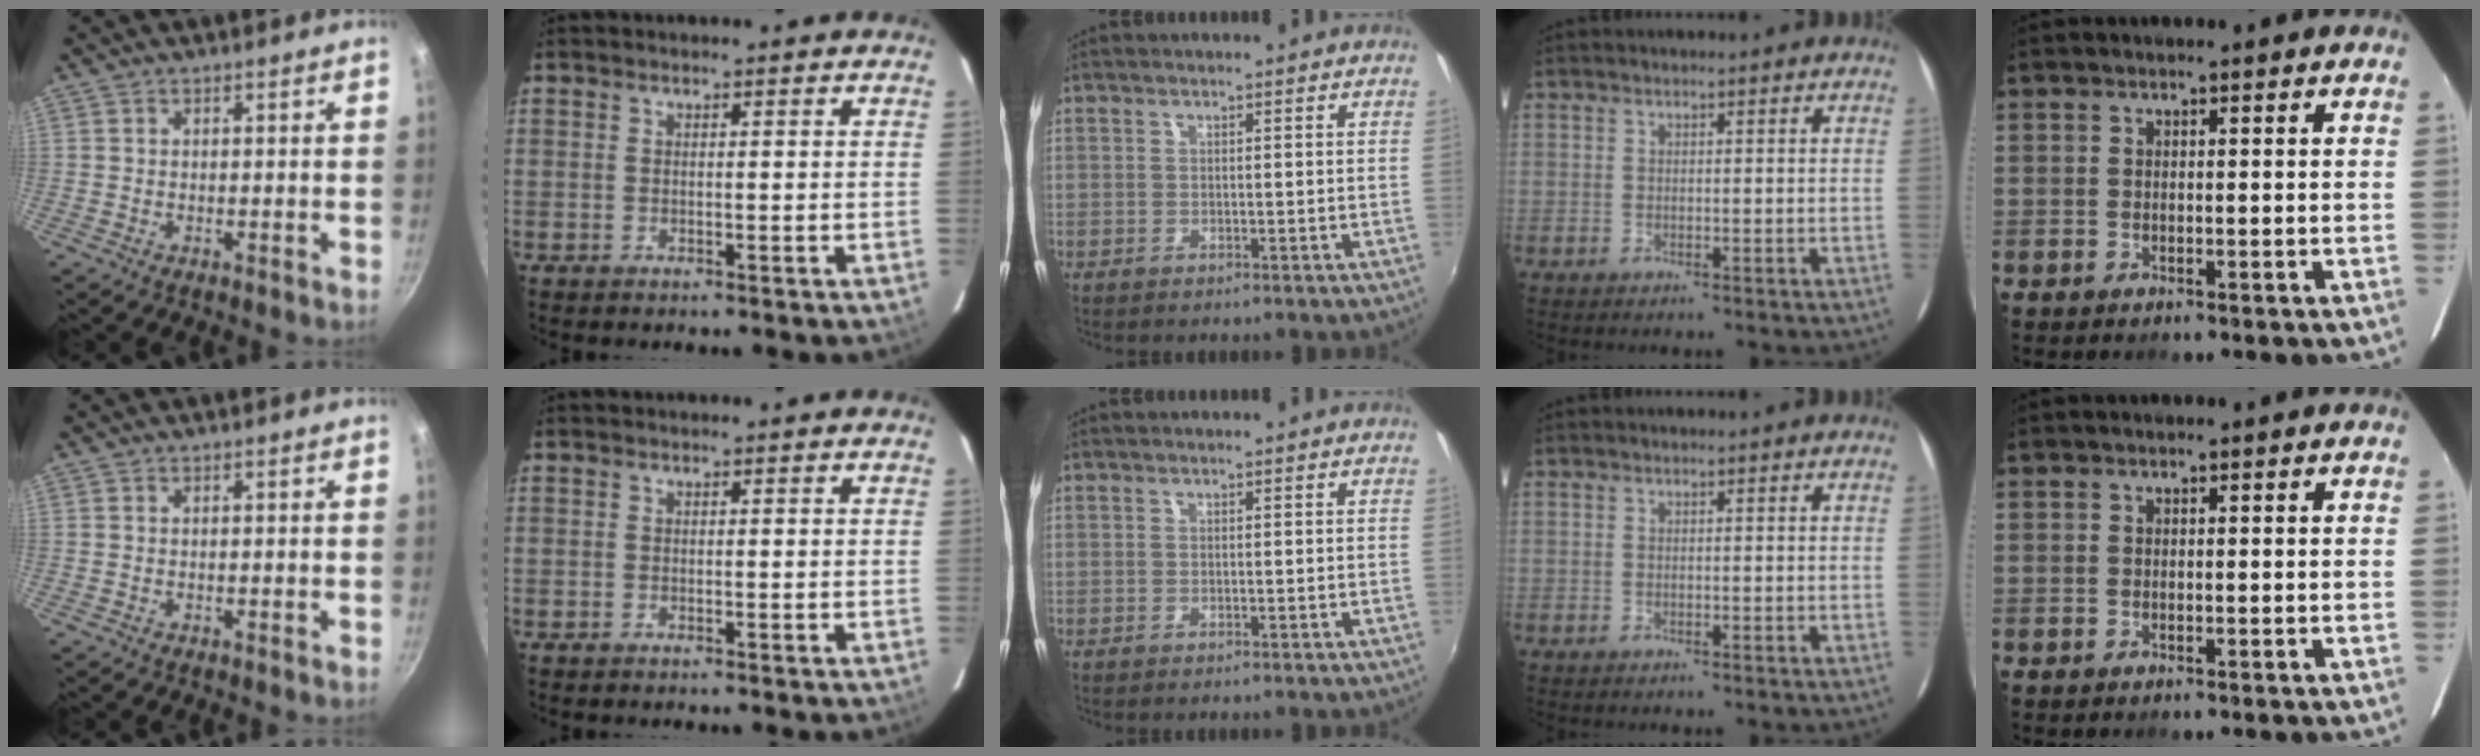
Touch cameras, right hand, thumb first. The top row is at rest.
{}